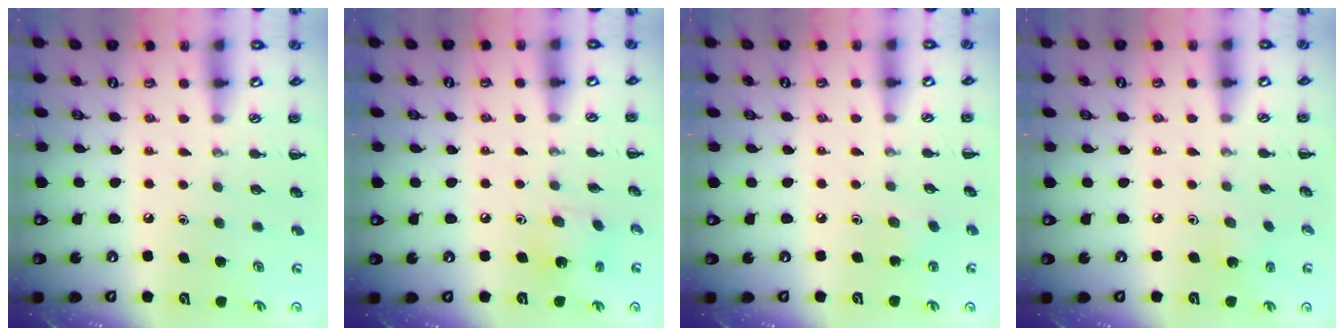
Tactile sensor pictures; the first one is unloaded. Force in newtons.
{"total": 4.3, "press": 4.3, "slide": 0.6}
{"total": 2.3, "press": 2.2, "slide": 0.8}
{"total": 1.9, "press": 1.9, "slide": 0.4}